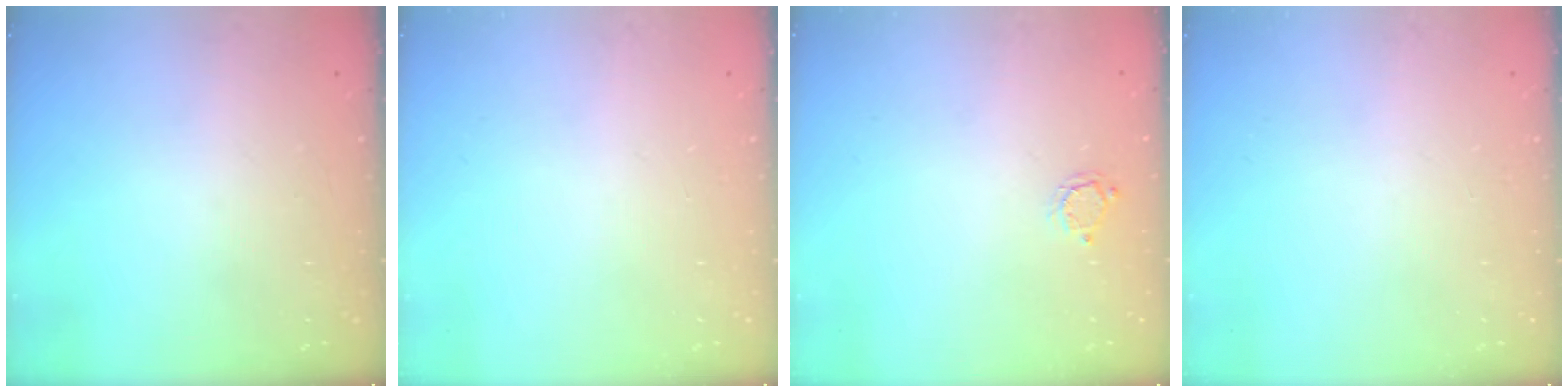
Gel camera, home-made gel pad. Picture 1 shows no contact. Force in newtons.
{"total": 0.0}
{"total": 3.3, "press": 3.2, "slide": 0.3}
{"total": 0.0}